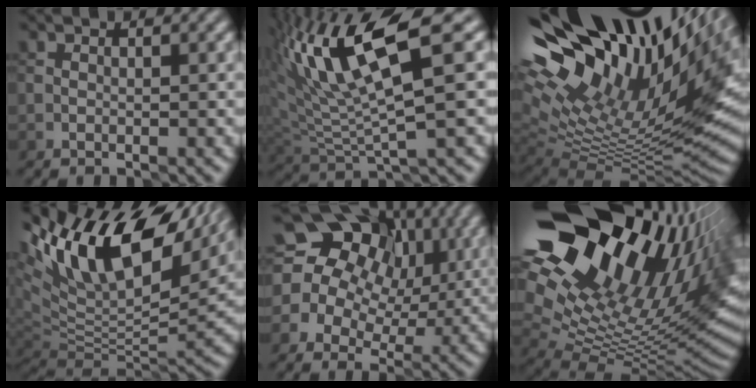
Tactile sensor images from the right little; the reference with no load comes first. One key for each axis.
{"total": 9.8, "fx": 4.9, "fy": 2.1, "fz": 8.2, "tx": -0.153, "ty": 0.012, "tz": 0.097}
{"total": 19.1, "fx": 8.8, "fy": 7.7, "fz": 15.1, "tx": -0.220, "ty": 0.035, "tz": 0.182}
{"total": 15.5, "fx": 8.1, "fy": 6.8, "fz": 11.4, "tx": -0.214, "ty": 0.037, "tz": 0.146}
{"total": 13.8, "fx": 5.4, "fy": 10.8, "fz": 6.7, "tx": -0.113, "ty": 0.053, "tz": 0.065}
{"total": 20.1, "fx": 10.0, "fy": 10.2, "fz": 14.1, "tx": -0.199, "ty": 0.034, "tz": 0.198}